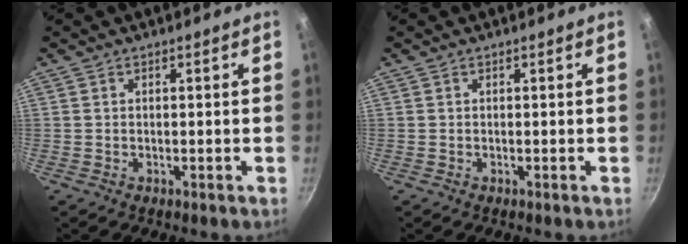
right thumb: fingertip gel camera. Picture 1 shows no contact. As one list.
[{"total": 0.0}]